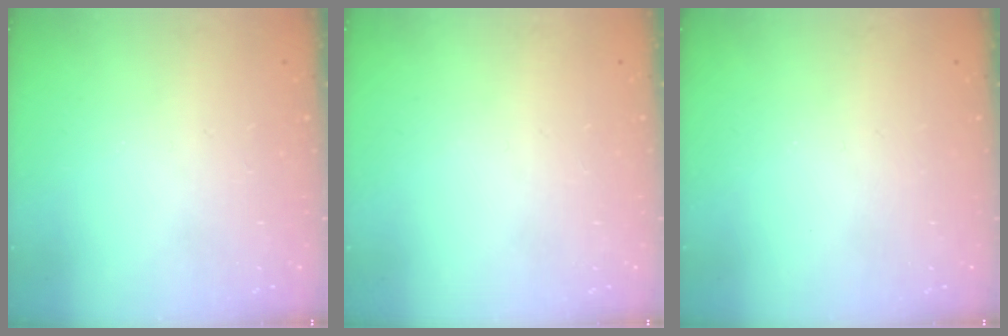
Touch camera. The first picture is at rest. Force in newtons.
{"total": 0.0}
{"total": 0.0}